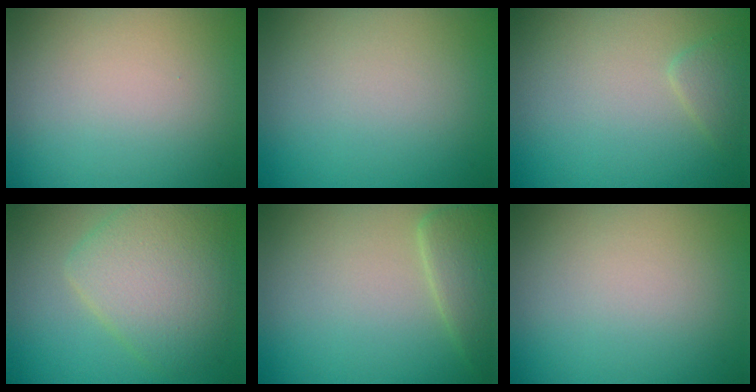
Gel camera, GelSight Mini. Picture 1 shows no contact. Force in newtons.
{"total": 0.0}
{"total": 1.3, "press": 1.3, "slide": 0.1}
{"total": 5.9, "press": 5.9, "slide": 0.1}
{"total": 3.0, "press": 2.9, "slide": 0.2}
{"total": 0.0}